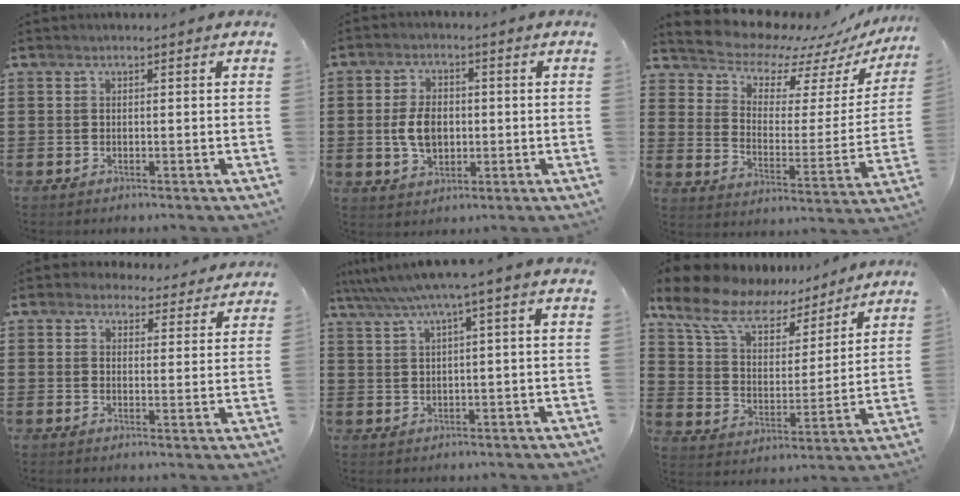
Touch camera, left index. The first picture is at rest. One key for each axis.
{"total": 6.0, "fx": -0.4, "fy": 3.8, "fz": 4.6, "tx": -0.102, "ty": -0.001, "tz": -0.015}
{"total": 7.6, "fx": 7.2, "fy": 2.2, "fz": 0.7, "tx": -0.045, "ty": -0.071, "tz": 0.123}
{"total": 3.6, "fx": 3.3, "fy": 1.3, "fz": 0.5, "tx": -0.015, "ty": -0.010, "tz": 0.061}
{"total": 4.1, "fx": 1.3, "fy": -0.4, "fz": 3.9, "tx": -0.077, "ty": -0.014, "tz": 0.018}
{"total": 10.0, "fx": 8.2, "fy": 3.8, "fz": 4.3, "tx": -0.123, "ty": -0.039, "tz": 0.144}